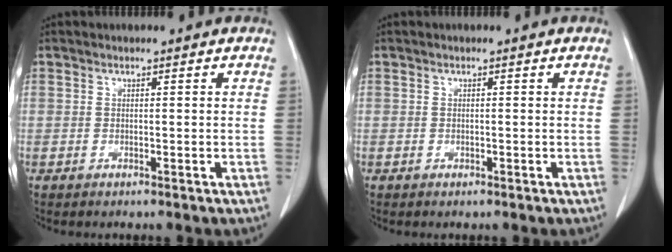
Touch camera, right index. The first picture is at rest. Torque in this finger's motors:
{"motor_torque": [0.12, -0.09, 0.03, 0.01]}